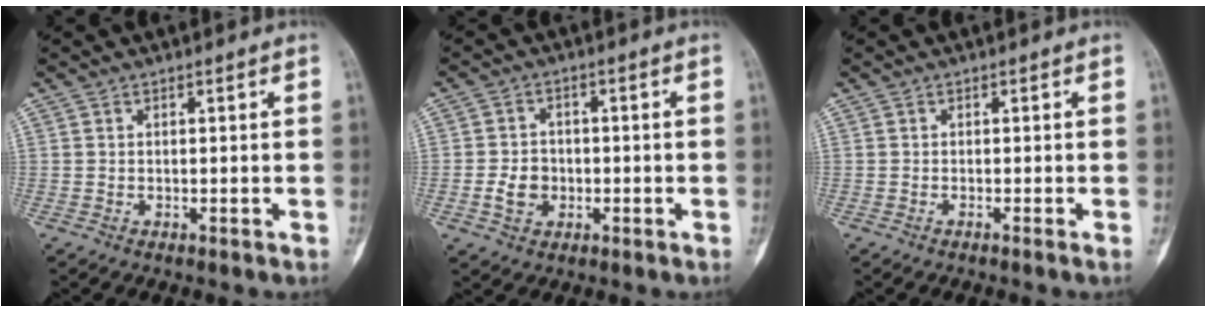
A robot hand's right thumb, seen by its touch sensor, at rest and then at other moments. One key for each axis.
{"total": 5.1, "fx": -1.2, "fy": 4.2, "fz": 2.6, "tx": -0.033, "ty": 0.010, "tz": -0.021}
{"total": 0.7, "fx": -0.4, "fy": -0.3, "fz": 0.5, "tx": -0.003, "ty": 0.003, "tz": -0.010}